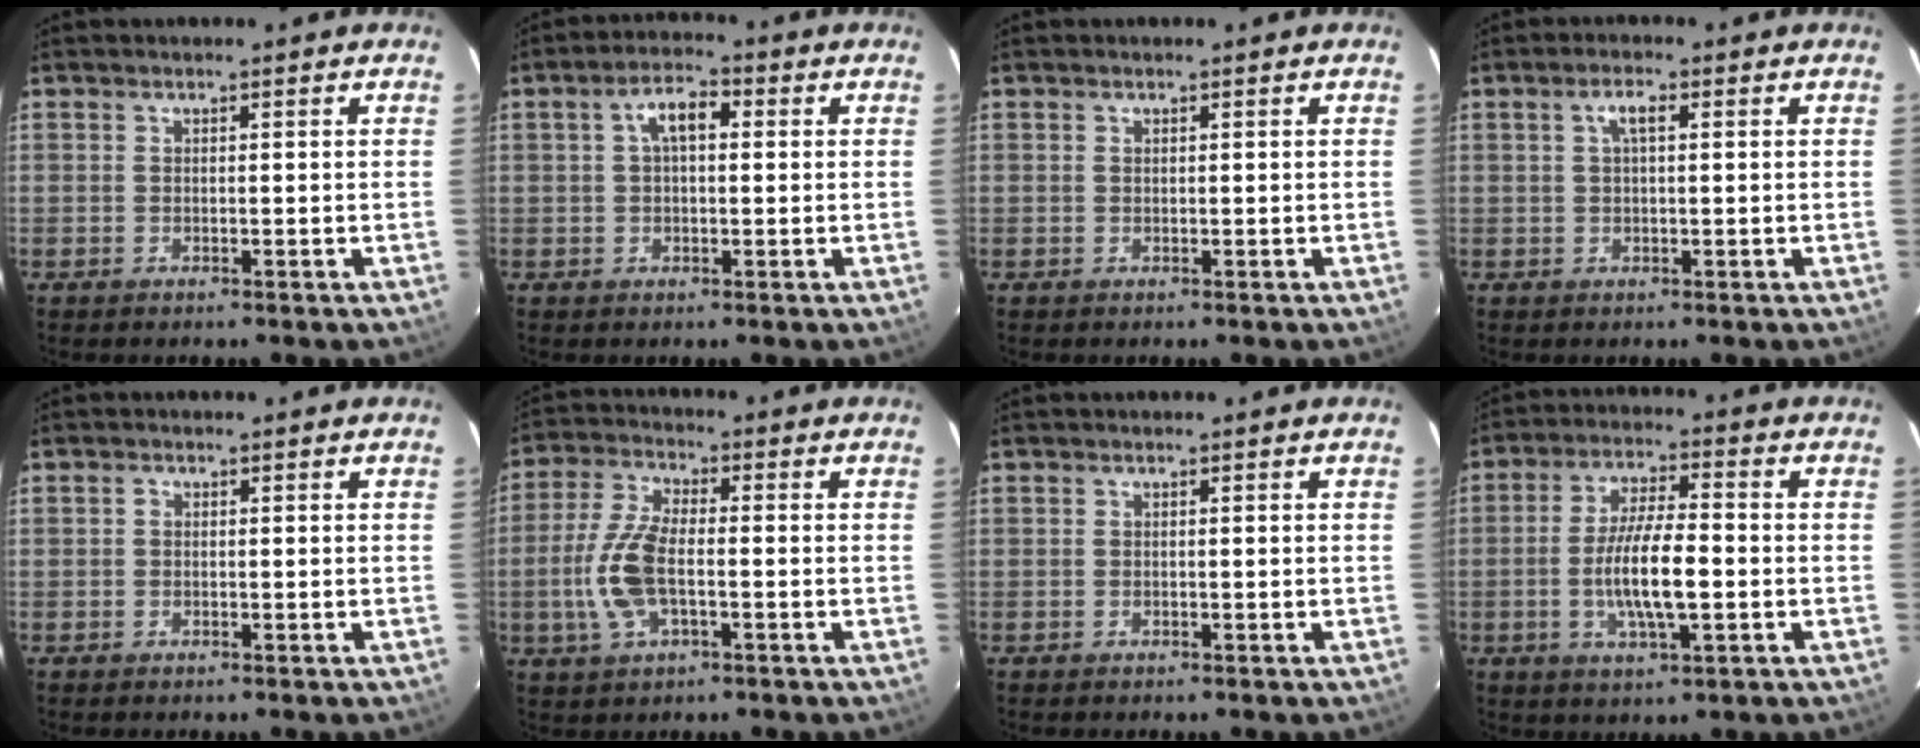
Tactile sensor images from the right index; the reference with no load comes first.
{"total": 5.1, "force": [1.1, 2.6, 4.3], "torque": [-0.078, 0.020, 0.019]}
{"total": 0.0}
{"total": 2.6, "force": [0.7, 0.8, 2.4], "torque": [-0.048, 0.009, 0.014]}
{"total": 0.6, "force": [0.0, 0.6, 0.2], "torque": [-0.002, 0.004, -0.001]}
{"total": 10.3, "force": [-2.0, 4.5, 9.0], "torque": [-0.202, 0.006, -0.042]}
{"total": 0.0}
{"total": 10.4, "force": [-2.0, 2.5, 9.9], "torque": [-0.189, -0.002, -0.036]}